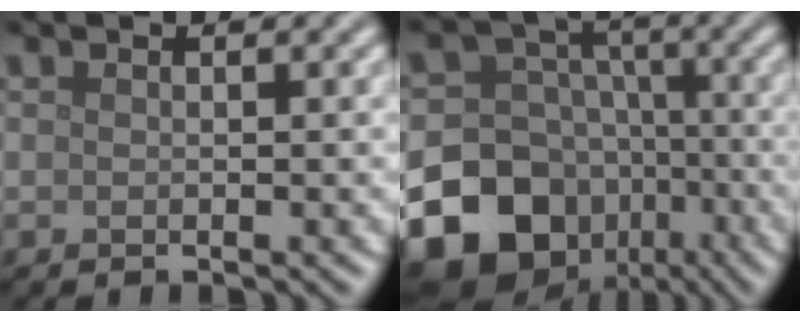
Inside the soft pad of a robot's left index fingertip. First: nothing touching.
{"total": 18.1, "force": [-8.1, 14.6, 7.0], "torque": [-0.149, -0.048, -0.160]}